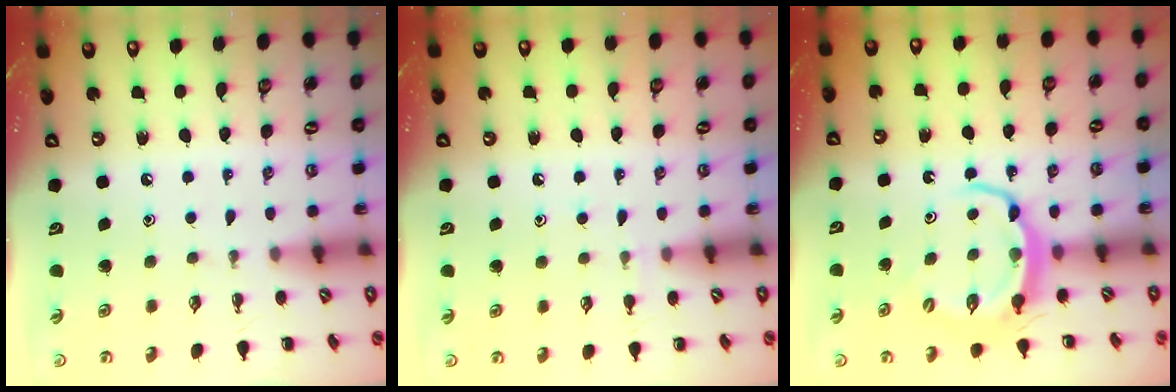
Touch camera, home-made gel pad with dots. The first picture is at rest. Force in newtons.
{"total": 5.9, "press": 5.6, "slide": 1.9}
{"total": 6.2, "press": 6.2, "slide": 0.5}